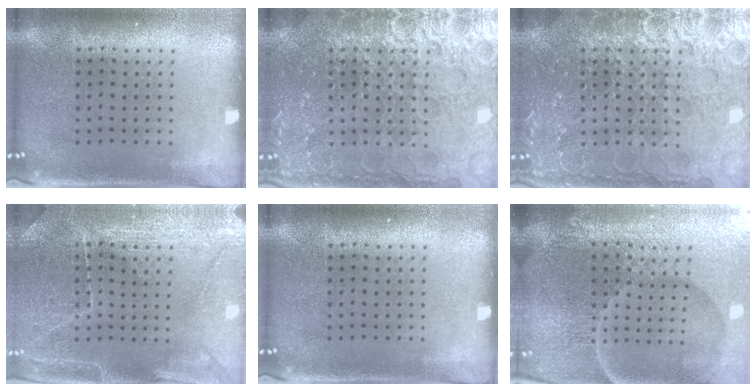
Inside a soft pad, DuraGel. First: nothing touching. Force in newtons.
{"total": 7.0, "press": 6.9, "slide": 0.8}
{"total": 7.0, "press": 6.9, "slide": 0.8}
{"total": 3.2, "press": 3.2, "slide": 0.4}
{"total": 0.0}
{"total": 6.5, "press": 5.8, "slide": 2.9}